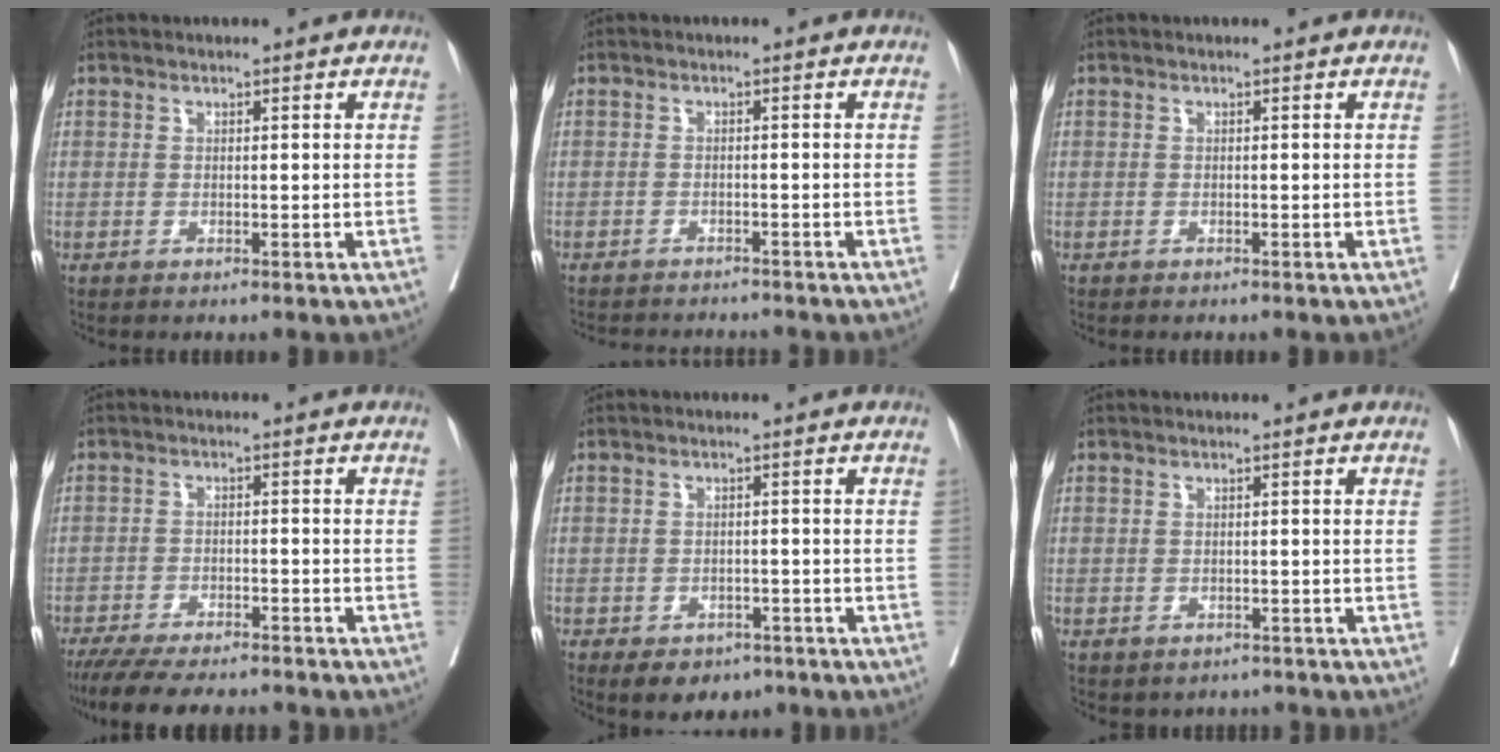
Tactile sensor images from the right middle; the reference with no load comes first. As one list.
[{"total": 6.0, "force": [-5.8, 1.0, 1.1], "torque": [-0.009, -0.005, -0.080]}, {"total": 0.0}, {"total": 13.4, "force": [-11.7, 2.5, 5.9], "torque": [-0.097, -0.013, -0.171]}, {"total": 4.3, "force": [-2.7, 3.0, 1.5], "torque": [-0.012, 0.004, -0.030]}, {"total": 3.5, "force": [-2.7, 2.2, 0.5], "torque": [-0.002, 0.013, -0.032]}]